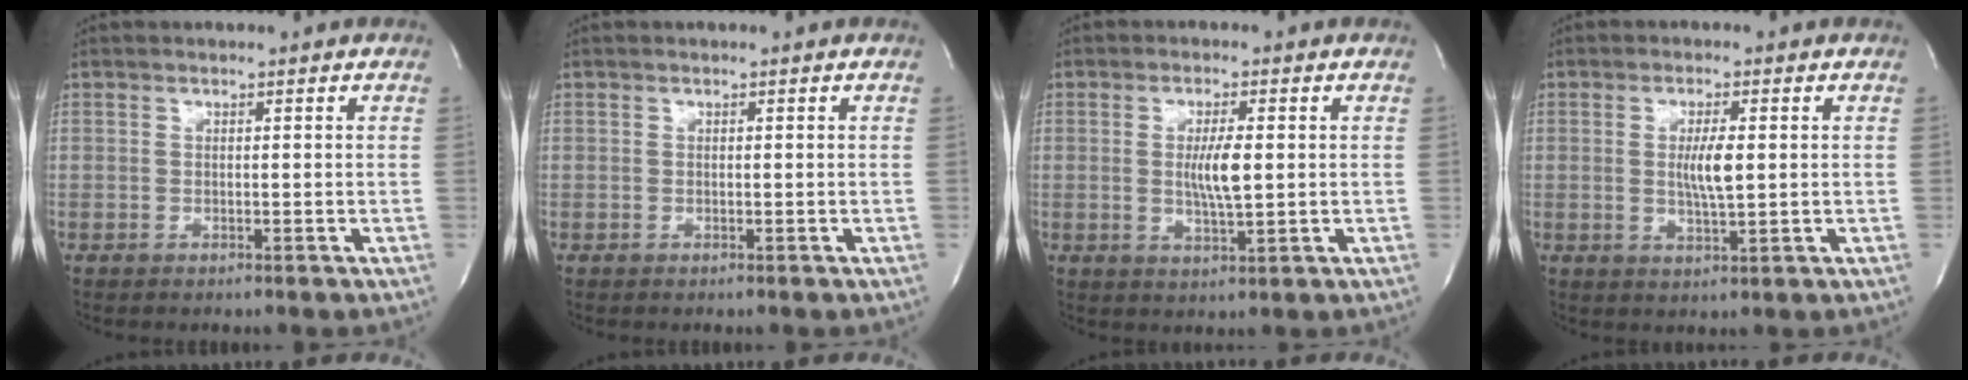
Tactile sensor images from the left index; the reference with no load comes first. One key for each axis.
{"total": 0.0}
{"total": 5.0, "fx": 0.2, "fy": 0.7, "fz": 4.9, "tx": -0.094, "ty": -0.007, "tz": 0.002}
{"total": 4.4, "fx": 0.3, "fy": 0.6, "fz": 4.3, "tx": -0.083, "ty": -0.007, "tz": 0.004}